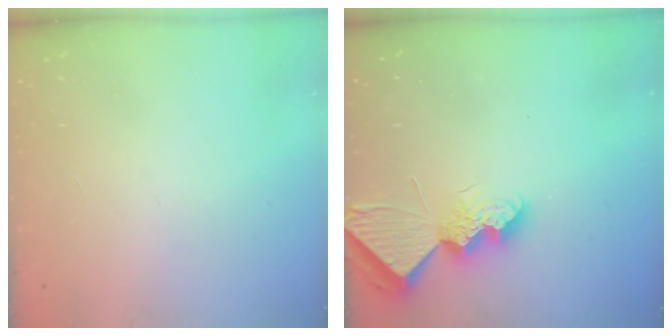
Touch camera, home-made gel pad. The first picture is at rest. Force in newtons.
{"total": 9.1, "press": 9.1, "slide": 0.4}